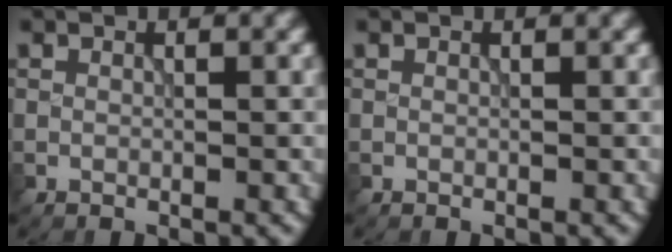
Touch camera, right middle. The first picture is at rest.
{"total": 0.0}